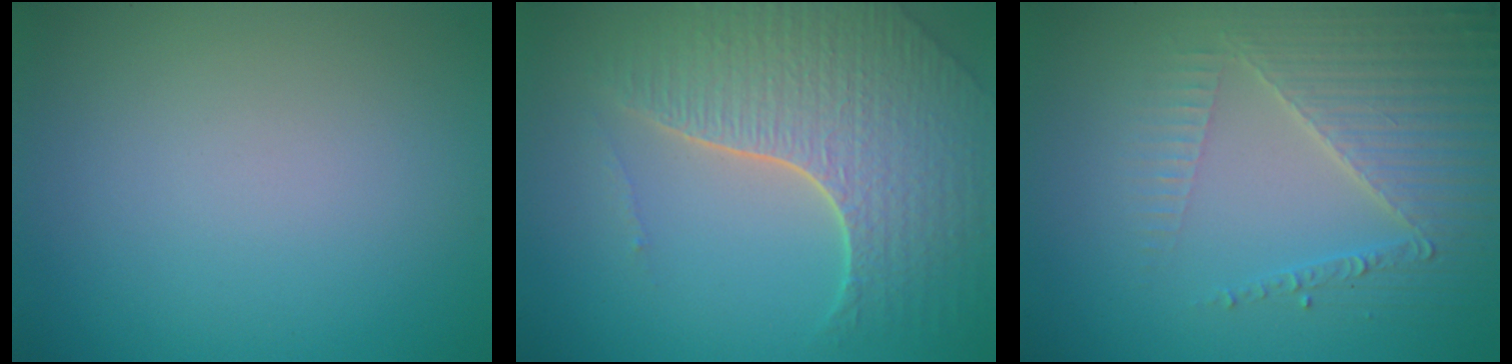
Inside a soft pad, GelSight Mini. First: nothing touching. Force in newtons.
{"total": 7.4, "press": 5.3, "slide": 5.2}
{"total": 4.3, "press": 4.1, "slide": 1.3}